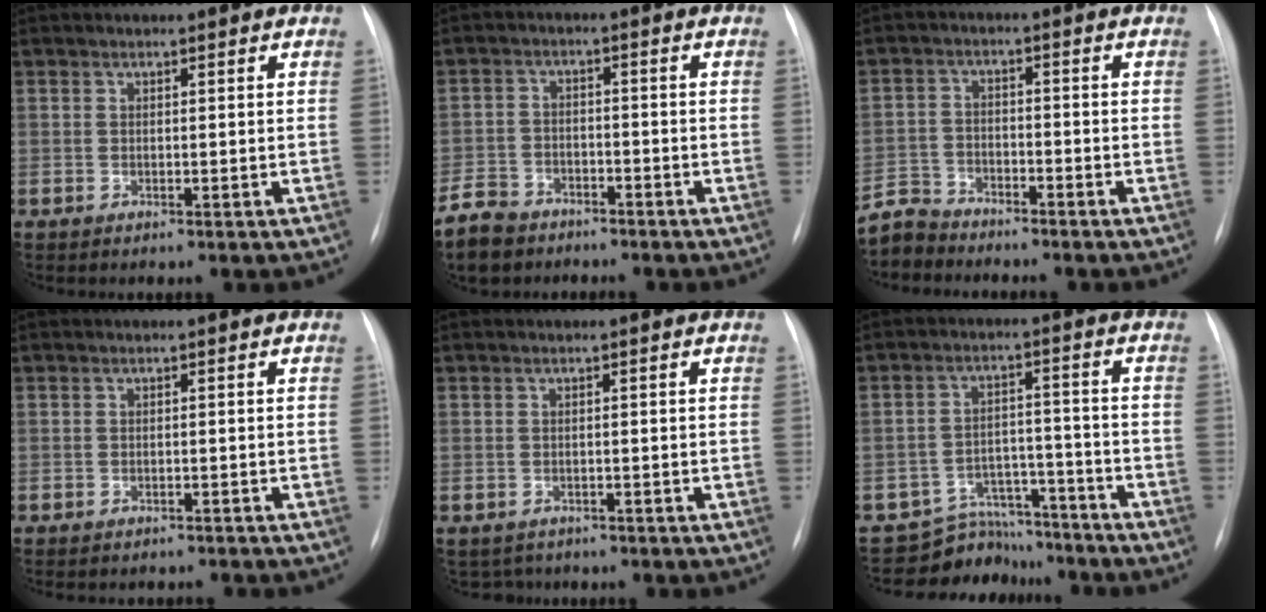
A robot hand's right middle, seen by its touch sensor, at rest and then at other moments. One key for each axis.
{"total": 6.5, "fx": -5.2, "fy": 3.5, "fz": 1.6, "tx": -0.044, "ty": -0.008, "tz": -0.098}
{"total": 4.8, "fx": -4.6, "fy": 1.0, "fz": -0.8, "tx": 0.016, "ty": -0.006, "tz": -0.092}
{"total": 5.2, "fx": -4.8, "fy": 1.5, "fz": 1.4, "tx": -0.012, "ty": 0.000, "tz": -0.054}
{"total": 2.7, "fx": -2.2, "fy": 1.5, "fz": -0.3, "tx": 0.001, "ty": 0.003, "tz": -0.031}
{"total": 8.3, "fx": -7.6, "fy": 3.2, "fz": -1.0, "tx": 0.023, "ty": 0.044, "tz": -0.118}